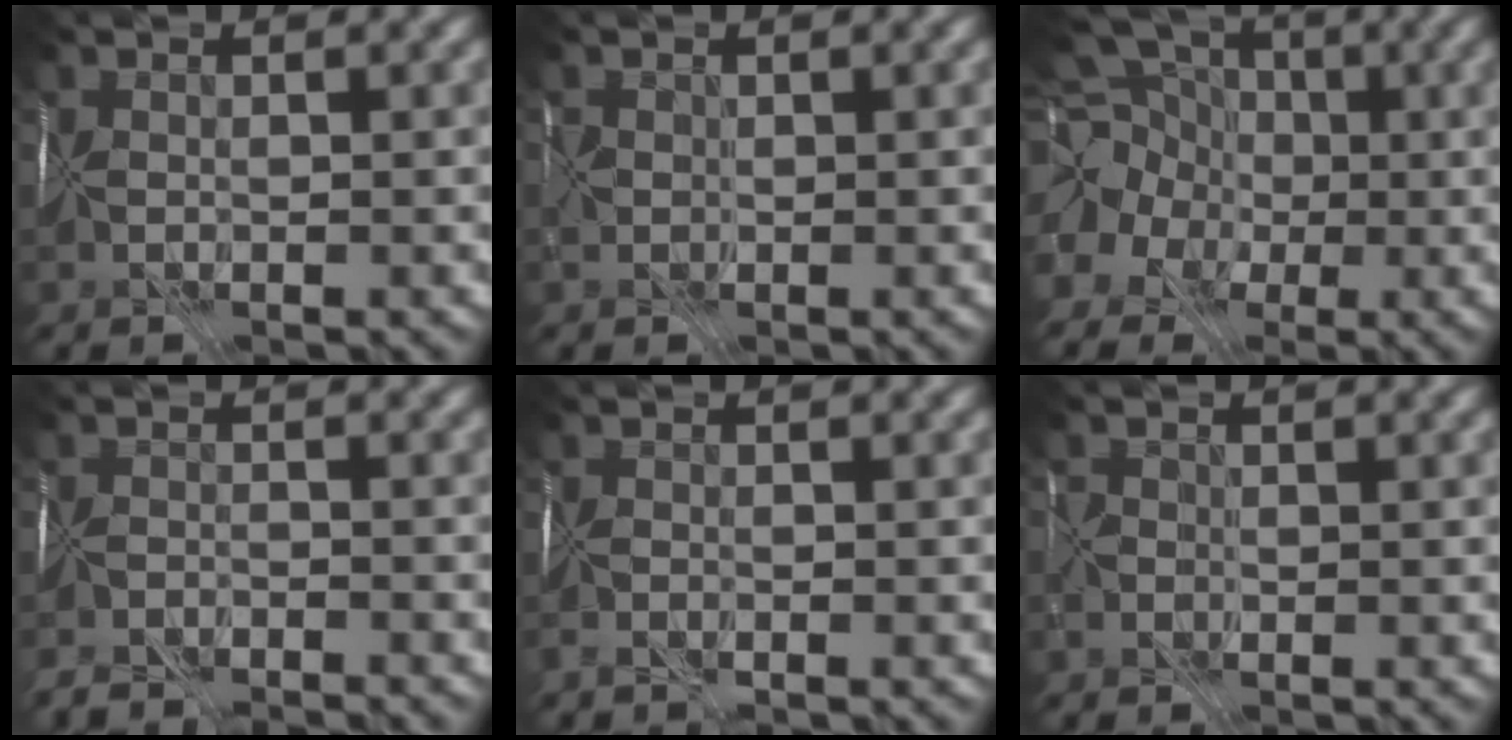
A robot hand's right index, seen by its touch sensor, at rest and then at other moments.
{"total": 0.7, "force": [0.4, 0.1, -0.6], "torque": [0.018, 0.002, 0.010]}
{"total": 13.1, "force": [-0.5, 11.9, 5.3], "torque": [-0.127, 0.006, -0.039]}
{"total": 5.1, "force": [-5.0, 0.8, 0.6], "torque": [-0.005, -0.009, -0.077]}
{"total": 1.2, "force": [-1.2, 0.1, 0.4], "torque": [-0.006, -0.004, -0.027]}
{"total": 0.6, "force": [0.0, -0.1, -0.6], "torque": [0.015, 0.006, -0.003]}